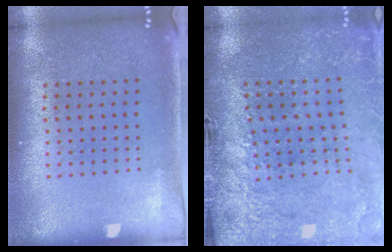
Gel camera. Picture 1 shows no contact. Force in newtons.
{"total": 3.2, "press": 3.1, "slide": 0.7}